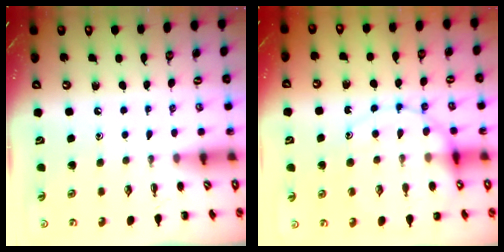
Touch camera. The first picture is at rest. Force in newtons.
{"total": 15.1, "press": 14.8, "slide": 2.7}